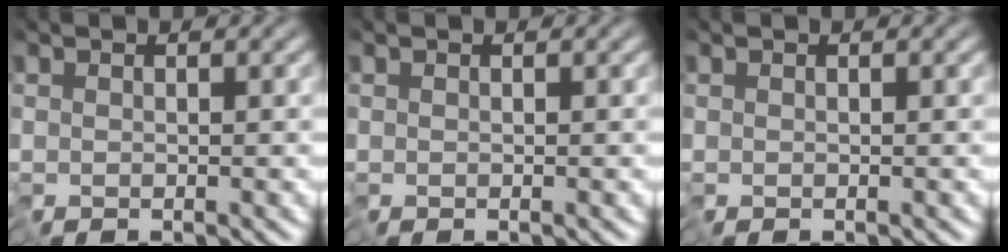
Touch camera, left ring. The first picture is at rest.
{"total": 0.0}
{"total": 0.0}